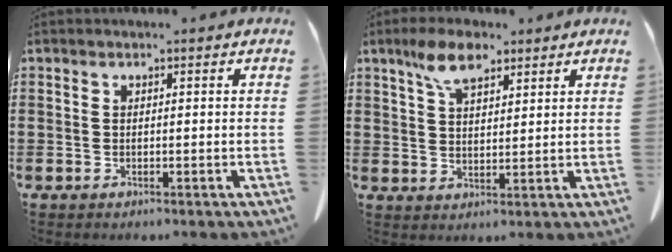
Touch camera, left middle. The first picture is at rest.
{"total": 6.7, "force": [4.4, 2.9, 4.2], "torque": [-0.094, 0.005, 0.081]}